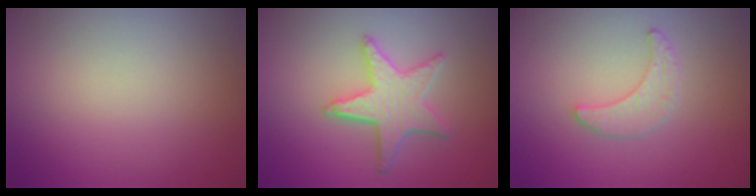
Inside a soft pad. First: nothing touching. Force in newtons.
{"total": 4.1, "press": 3.6, "slide": 1.8}
{"total": 2.2, "press": 2.2, "slide": 0.5}